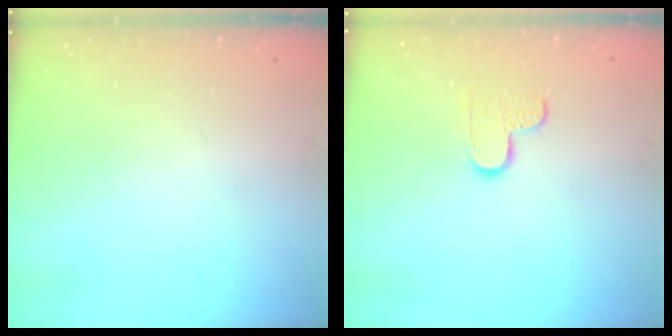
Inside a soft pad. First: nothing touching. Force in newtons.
{"total": 6.6, "press": 6.5, "slide": 0.4}